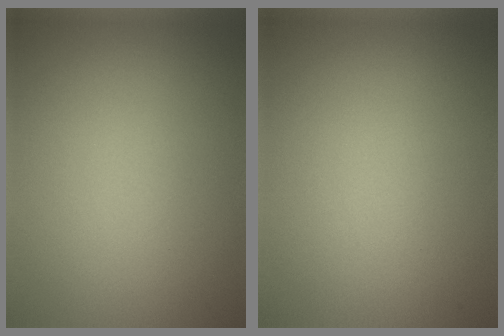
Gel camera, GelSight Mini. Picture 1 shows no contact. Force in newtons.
{"total": 0.0}